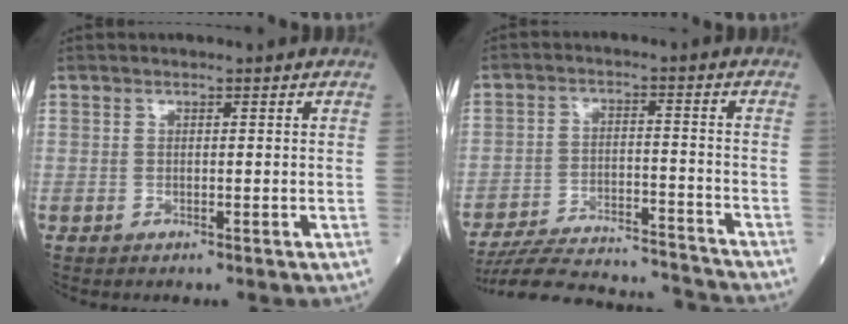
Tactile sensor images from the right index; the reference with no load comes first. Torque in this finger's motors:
{"motor_torque": [-1.13, -1.01, -0.69, -0.21]}